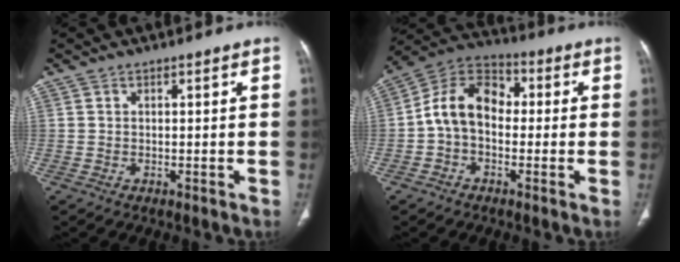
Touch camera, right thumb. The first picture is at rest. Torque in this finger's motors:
{"motor_torque": [0.24, 0.21, 0.79, -0.60, 0.26]}